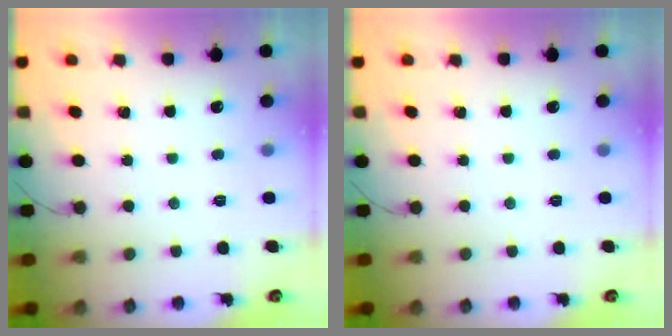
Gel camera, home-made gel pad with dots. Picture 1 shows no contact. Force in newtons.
{"total": 0.0}